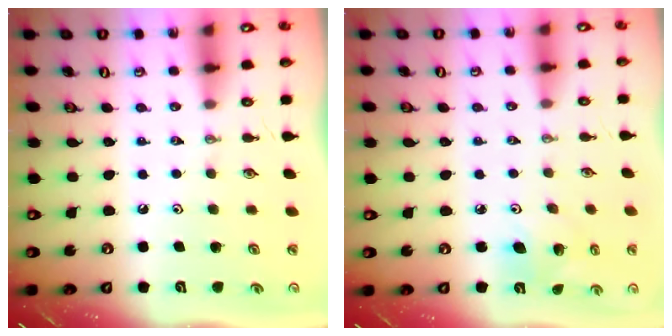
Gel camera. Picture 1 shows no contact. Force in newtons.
{"total": 6.5, "press": 6.3, "slide": 1.5}